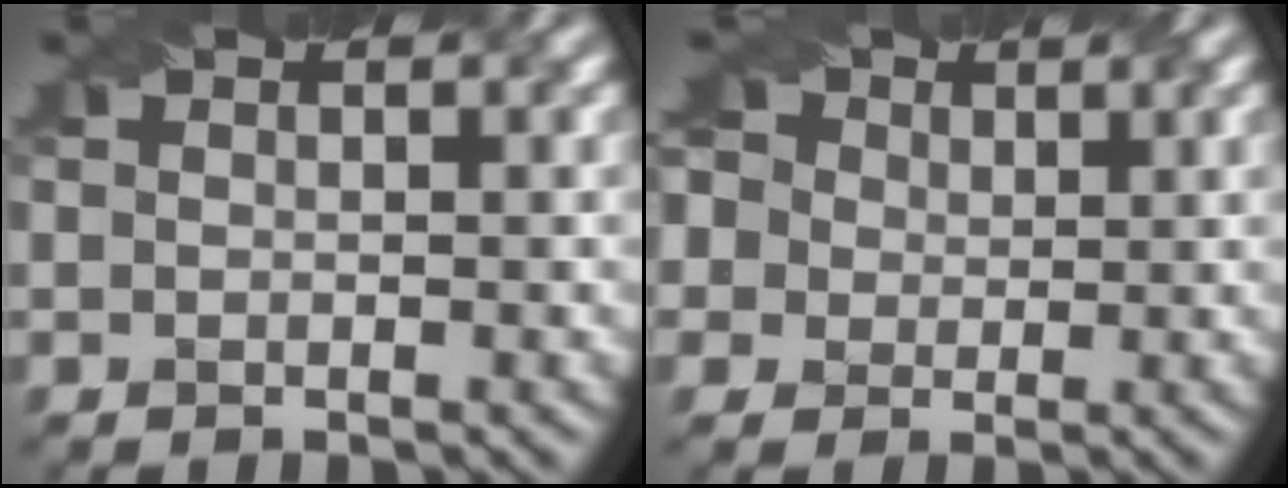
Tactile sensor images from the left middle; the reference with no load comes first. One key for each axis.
{"total": 7.8, "fx": 2.7, "fy": 6.2, "fz": 3.9, "tx": -0.049, "ty": 0.037, "tz": 0.007}